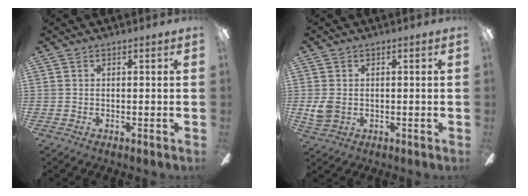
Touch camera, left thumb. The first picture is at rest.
{"total": 4.0, "force": [0.3, 3.2, 2.3], "torque": [-0.041, 0.002, 0.008]}